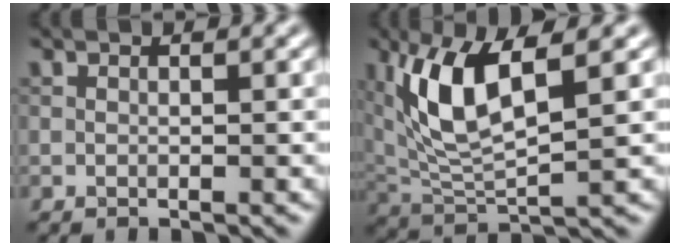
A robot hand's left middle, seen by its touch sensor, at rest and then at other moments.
{"total": 7.6, "force": [2.7, 2.6, 6.6], "torque": [-0.147, -0.001, 0.050]}